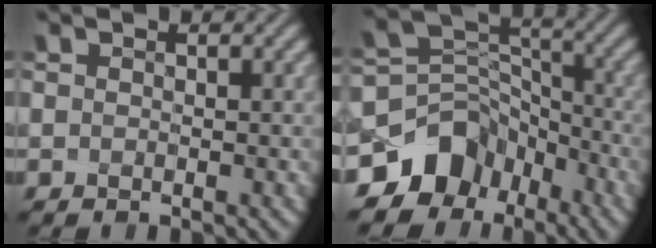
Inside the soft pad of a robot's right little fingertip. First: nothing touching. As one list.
[{"total": 7.7, "force": [-4.8, 5.4, 2.7], "torque": [-0.034, 0.012, -0.091]}]